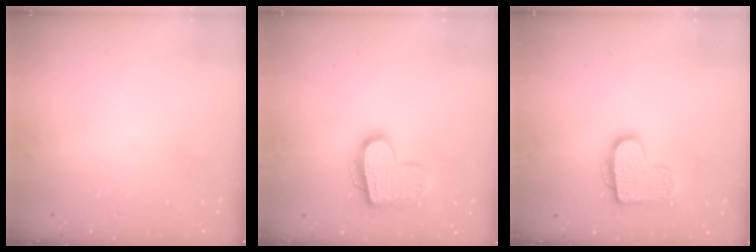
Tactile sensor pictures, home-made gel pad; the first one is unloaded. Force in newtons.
{"total": 16.1, "press": 16.1, "slide": 0.9}
{"total": 12.8, "press": 12.8, "slide": 0.6}